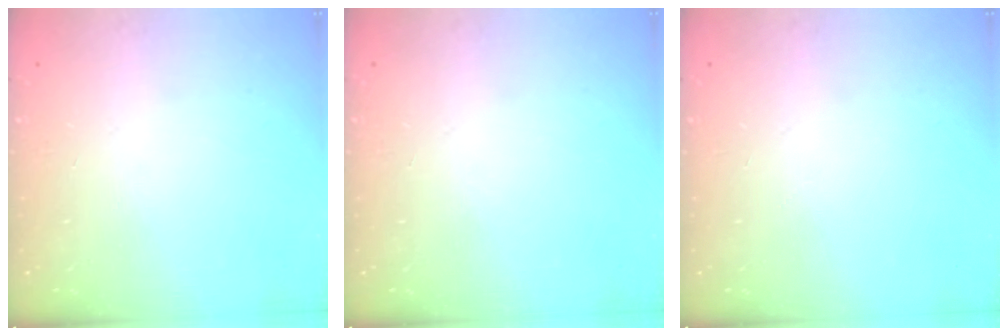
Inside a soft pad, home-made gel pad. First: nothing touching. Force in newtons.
{"total": 0.0}
{"total": 0.0}